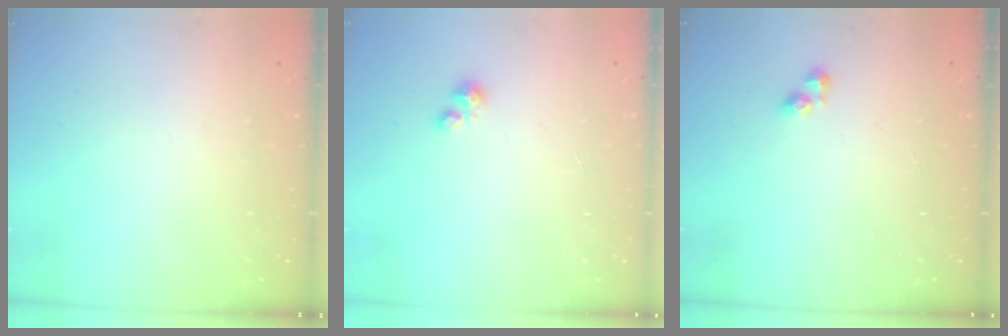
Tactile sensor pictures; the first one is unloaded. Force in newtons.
{"total": 0.9, "press": 0.9, "slide": 0.1}
{"total": 3.6, "press": 3.6, "slide": 0.5}